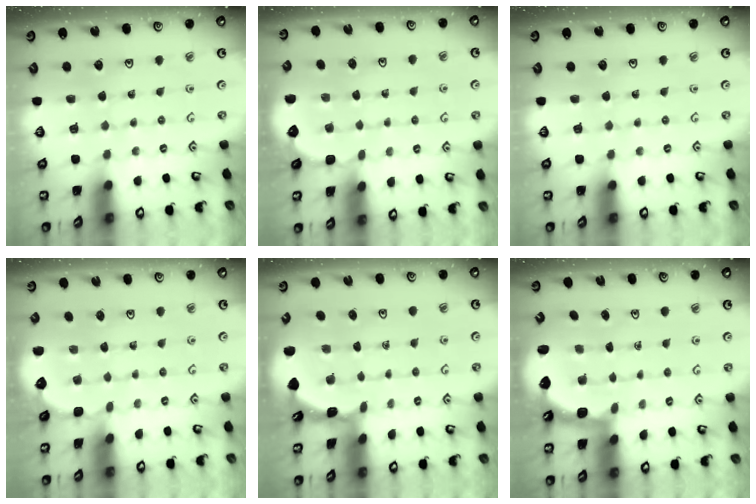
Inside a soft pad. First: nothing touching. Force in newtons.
{"total": 1.6, "press": 0.9, "slide": 1.3}
{"total": 0.0}
{"total": 1.6, "press": 0.9, "slide": 1.3}
{"total": 1.5, "press": 1.5, "slide": 0.1}
{"total": 2.8, "press": 2.2, "slide": 1.8}